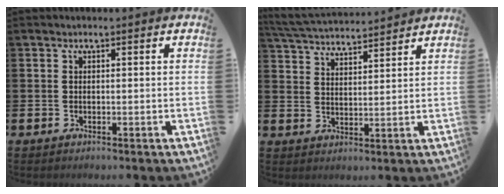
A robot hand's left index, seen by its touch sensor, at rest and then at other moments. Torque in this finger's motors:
{"motor_torque": [0.35, -0.49, 0.03, 0.05]}